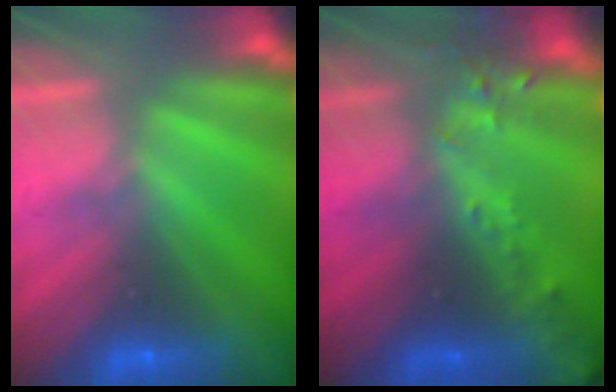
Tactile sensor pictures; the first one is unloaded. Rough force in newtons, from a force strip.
{"total": 6.4}